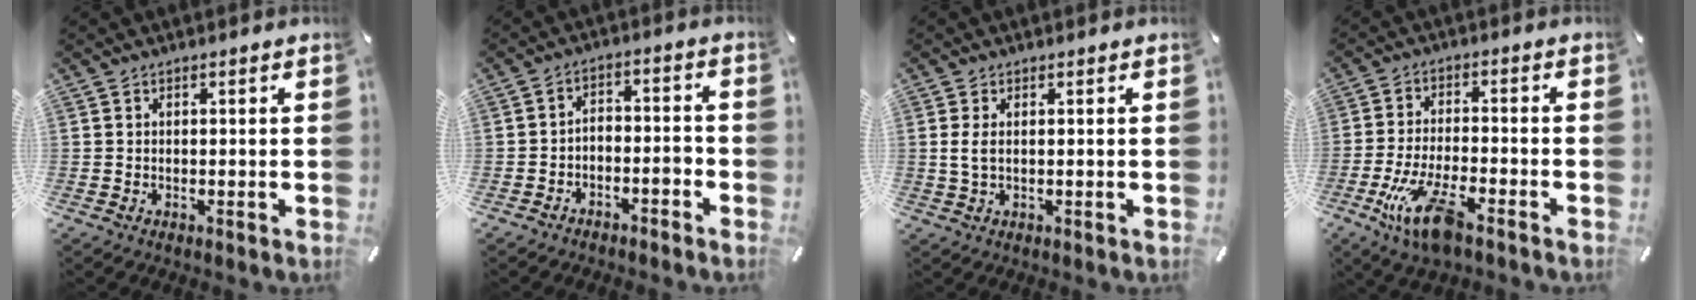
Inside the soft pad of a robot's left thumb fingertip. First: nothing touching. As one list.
[{"total": 4.7, "force": [-3.4, 2.4, 2.2], "torque": [-0.032, 0.021, -0.062]}, {"total": 2.9, "force": [0.5, 1.2, 2.6], "torque": [-0.054, 0.003, 0.008]}, {"total": 12.0, "force": [-6.6, 3.7, 9.2], "torque": [-0.197, 0.013, -0.119]}]